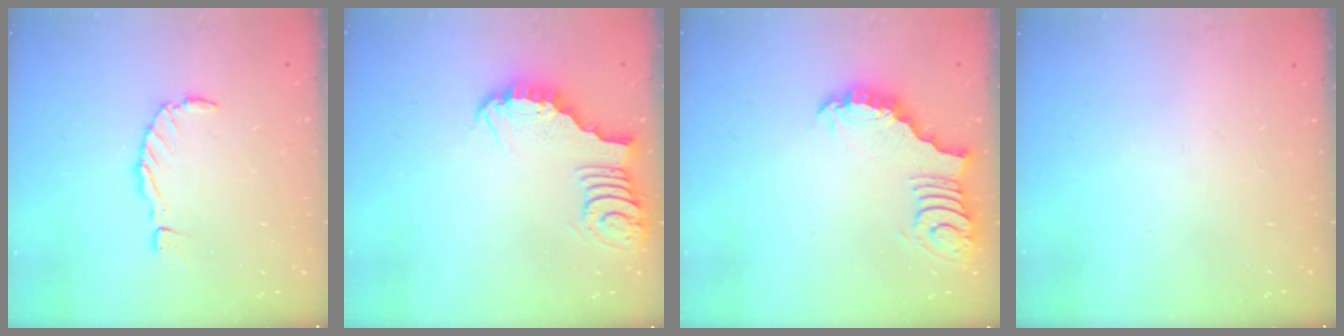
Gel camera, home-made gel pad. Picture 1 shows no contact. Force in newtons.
{"total": 3.4, "press": 3.4, "slide": 0.3}
{"total": 3.8, "press": 3.7, "slide": 0.8}
{"total": 0.0}